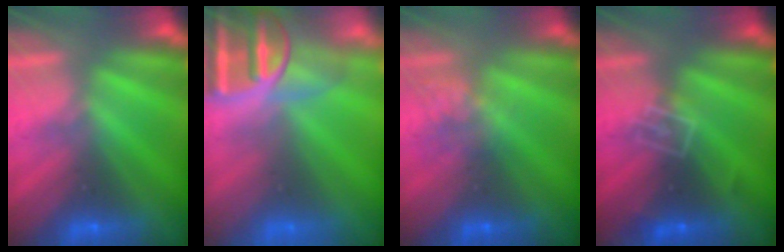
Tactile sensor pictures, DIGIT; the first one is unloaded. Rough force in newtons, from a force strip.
{"total": 6.5}
{"total": 2.0}
{"total": 2.8}